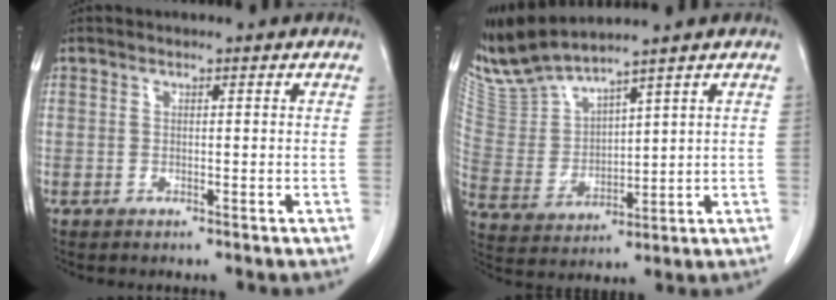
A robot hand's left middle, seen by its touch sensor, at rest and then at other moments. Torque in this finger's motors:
{"motor_torque": [0.19, -0.43, 0.13, 0.09]}